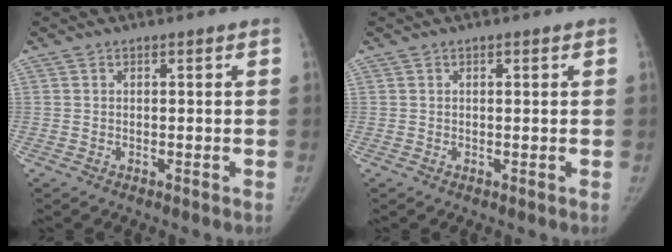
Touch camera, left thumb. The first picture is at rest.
{"total": 0.6, "force": [0.3, 0.3, 0.5], "torque": [-0.006, -0.001, 0.006]}